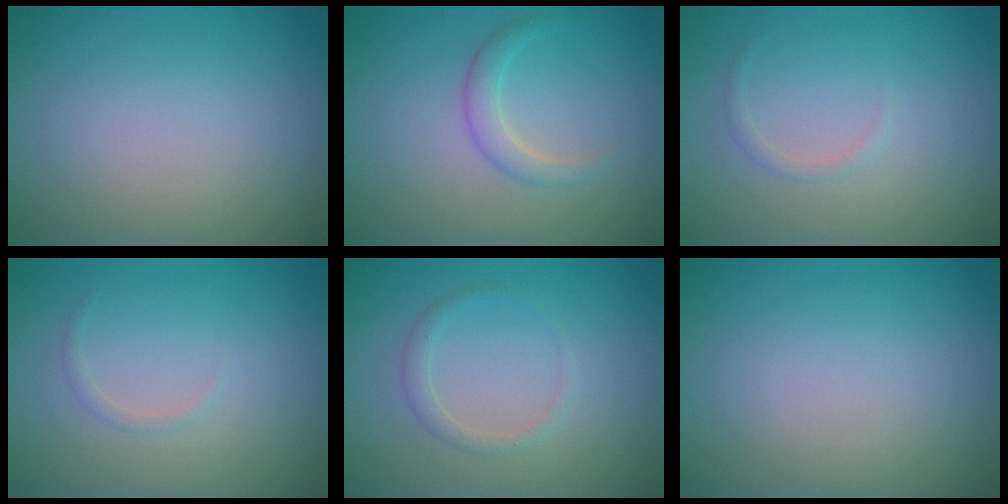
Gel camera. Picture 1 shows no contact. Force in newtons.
{"total": 1.9, "press": 1.9, "slide": 0.0}
{"total": 0.7, "press": 0.7, "slide": 0.0}
{"total": 0.6, "press": 0.6, "slide": 0.0}
{"total": 1.2, "press": 1.2, "slide": 0.2}
{"total": 0.0}